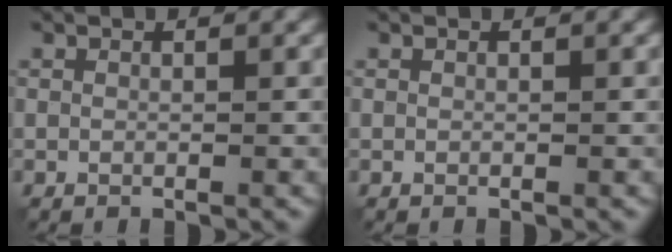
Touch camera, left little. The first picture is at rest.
{"total": 0.0}